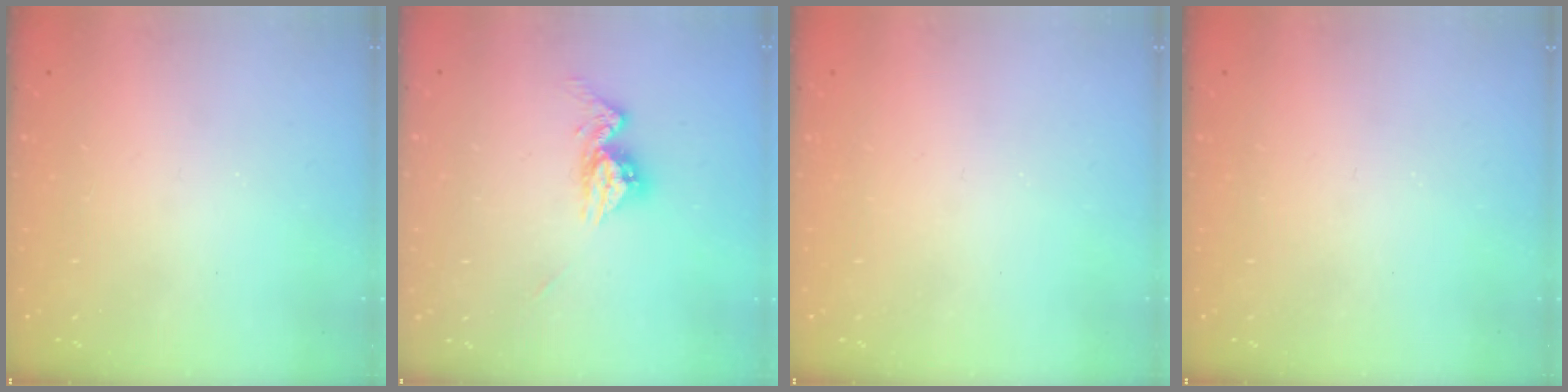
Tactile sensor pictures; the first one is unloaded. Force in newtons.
{"total": 9.4, "press": 9.4, "slide": 0.8}
{"total": 0.0}
{"total": 0.0}